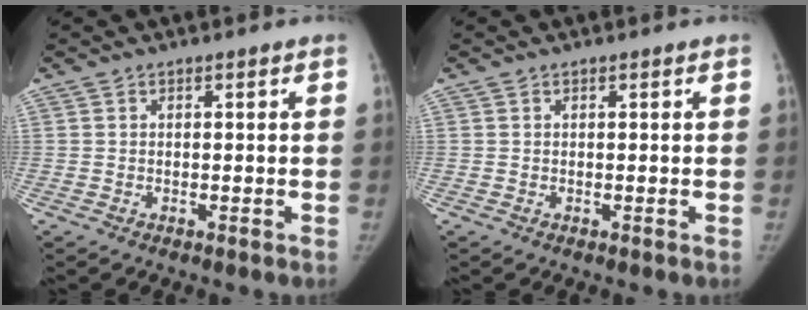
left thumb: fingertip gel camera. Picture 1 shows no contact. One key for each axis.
{"total": 0.0}